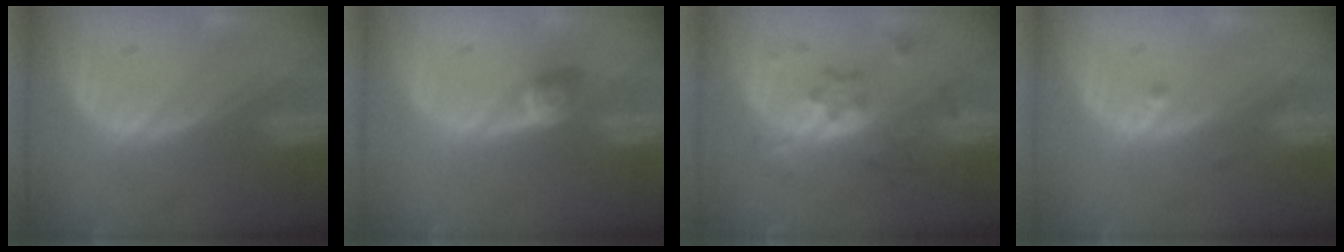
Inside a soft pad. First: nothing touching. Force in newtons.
{"total": 2.8, "press": 2.5, "slide": 1.2}
{"total": 6.2, "press": 6.2, "slide": 0.4}
{"total": 1.0, "press": 0.8, "slide": 0.6}